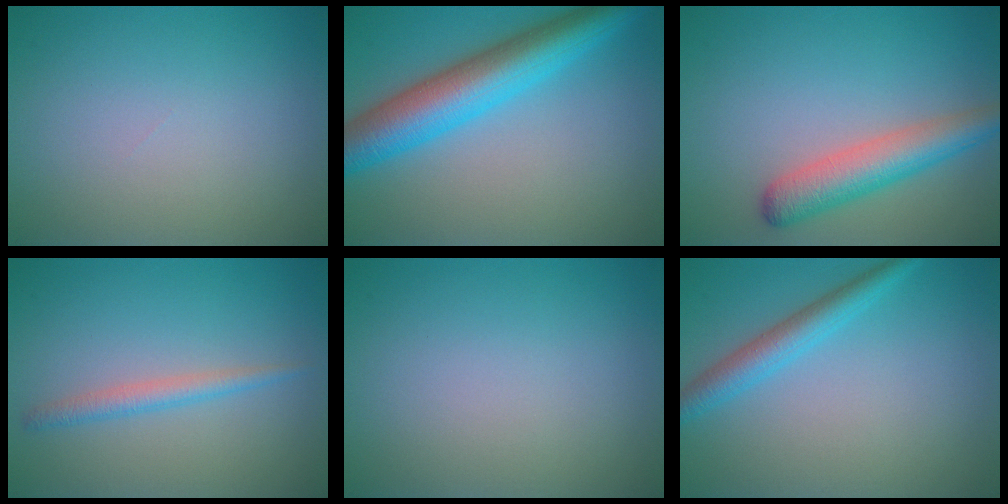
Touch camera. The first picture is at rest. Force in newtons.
{"total": 8.1, "press": 8.1, "slide": 0.2}
{"total": 4.6, "press": 4.6, "slide": 0.2}
{"total": 1.8, "press": 1.8, "slide": 0.0}
{"total": 0.0}
{"total": 3.1, "press": 3.1, "slide": 0.1}